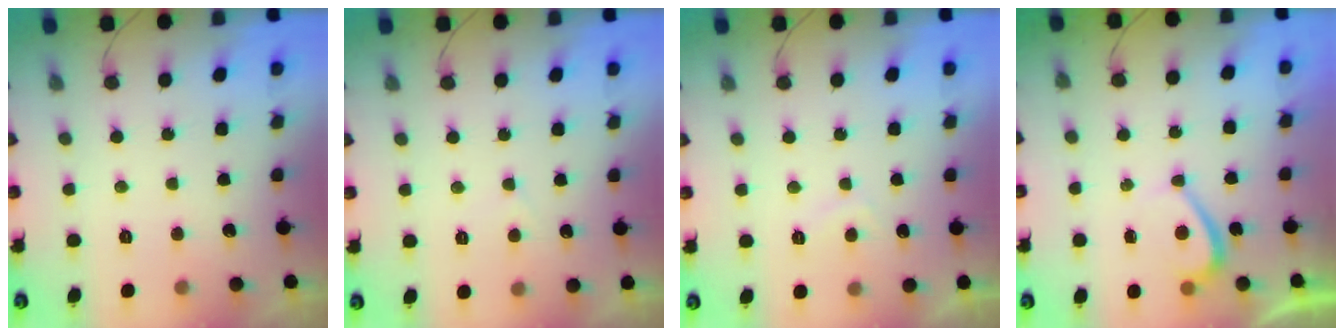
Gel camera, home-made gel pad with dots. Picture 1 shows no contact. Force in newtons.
{"total": 2.3, "press": 2.3, "slide": 0.2}
{"total": 1.7, "press": 1.5, "slide": 0.7}
{"total": 1.0, "press": 0.9, "slide": 0.6}